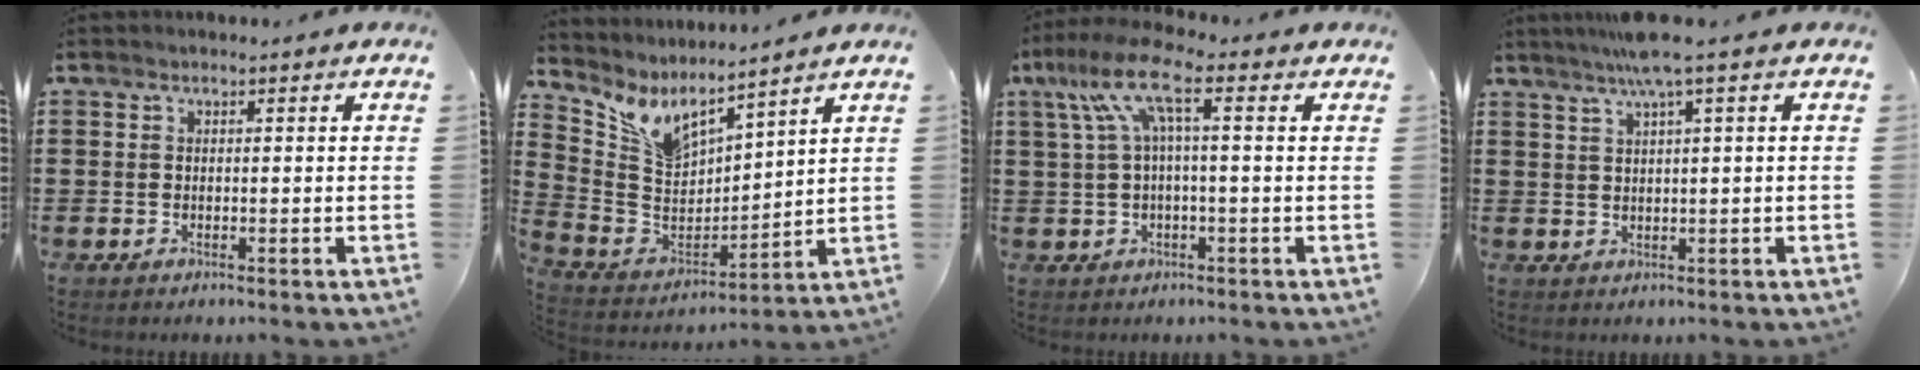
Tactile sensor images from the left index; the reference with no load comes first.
{"total": 7.5, "force": [6.1, 2.9, 3.5], "torque": [-0.102, -0.032, 0.109]}
{"total": 9.0, "force": [2.1, 2.2, 8.5], "torque": [-0.185, -0.003, 0.029]}
{"total": 4.5, "force": [2.5, -0.5, 3.7], "torque": [-0.076, 0.002, 0.042]}